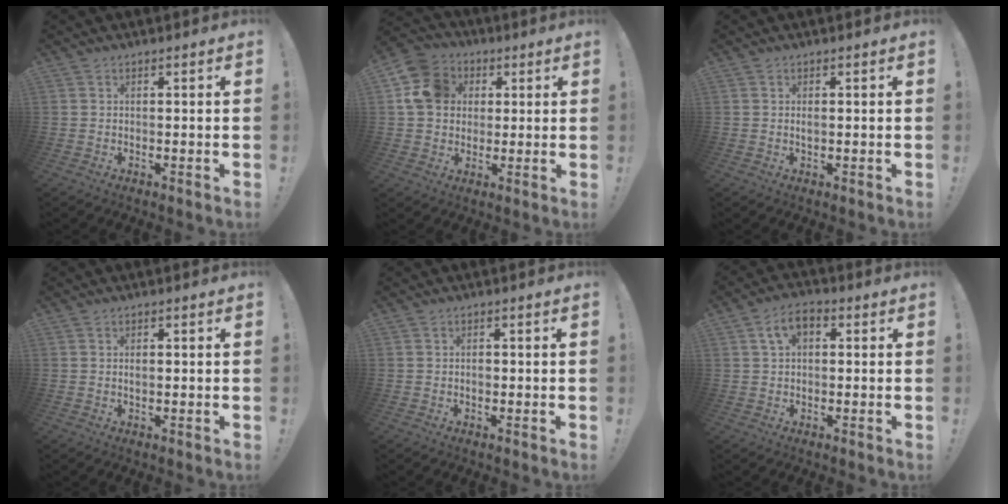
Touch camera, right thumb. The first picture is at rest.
{"total": 13.1, "force": [2.9, 11.2, 6.1], "torque": [-0.093, 0.002, 0.063]}
{"total": 0.8, "force": [0.0, 0.4, 0.7], "torque": [-0.014, 0.003, 0.000]}
{"total": 1.0, "force": [0.0, 0.6, 0.8], "torque": [-0.024, 0.006, 0.001]}
{"total": 1.3, "force": [-0.5, 1.1, 0.6], "torque": [-0.011, 0.004, -0.009]}
{"total": 6.1, "force": [1.8, 3.8, 4.4], "torque": [-0.070, 0.006, 0.033]}